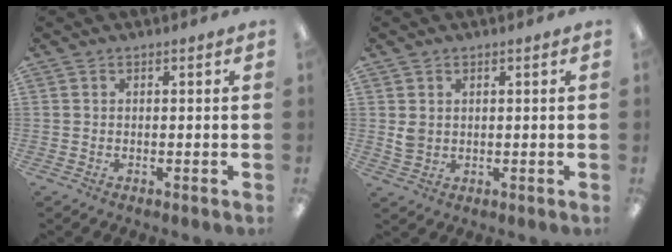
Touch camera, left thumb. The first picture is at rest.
{"total": 2.9, "force": [1.0, 2.4, 1.3], "torque": [-0.018, 0.000, 0.019]}